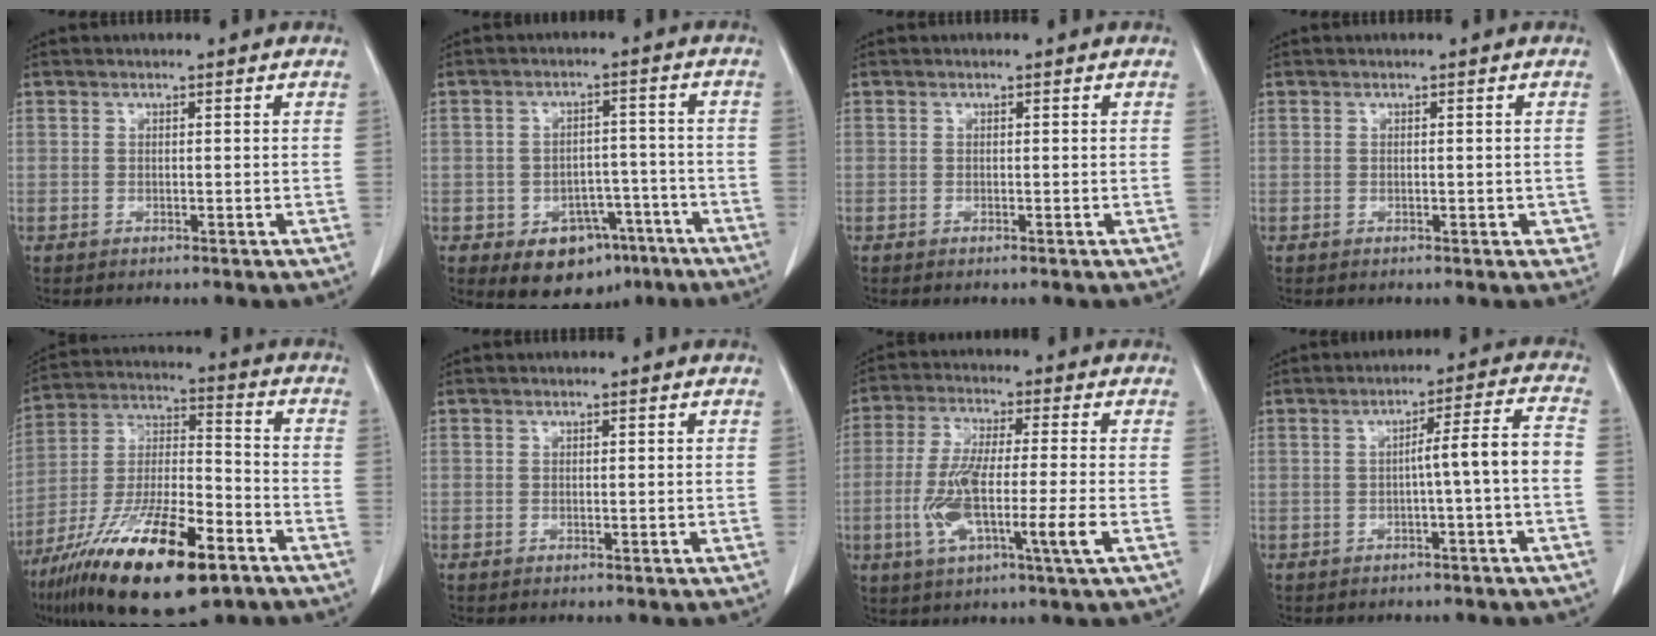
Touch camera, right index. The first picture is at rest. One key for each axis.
{"total": 9.2, "fx": -5.2, "fy": 6.1, "fz": 4.5, "tx": -0.052, "ty": 0.021, "tz": -0.064}
{"total": 0.0}
{"total": 1.6, "fx": -0.3, "fy": 1.0, "fz": 1.2, "tx": -0.002, "ty": 0.004, "tz": -0.001}
{"total": 22.0, "fx": -12.9, "fy": 5.5, "fz": 16.9, "tx": -0.313, "ty": -0.027, "tz": -0.224}
{"total": 0.0}
{"total": 11.5, "fx": -2.8, "fy": 0.5, "fz": 11.2, "tx": -0.215, "ty": -0.011, "tz": -0.053}
{"total": 6.1, "fx": -1.3, "fy": -0.7, "fz": 5.9, "tx": -0.084, "ty": 0.019, "tz": -0.017}